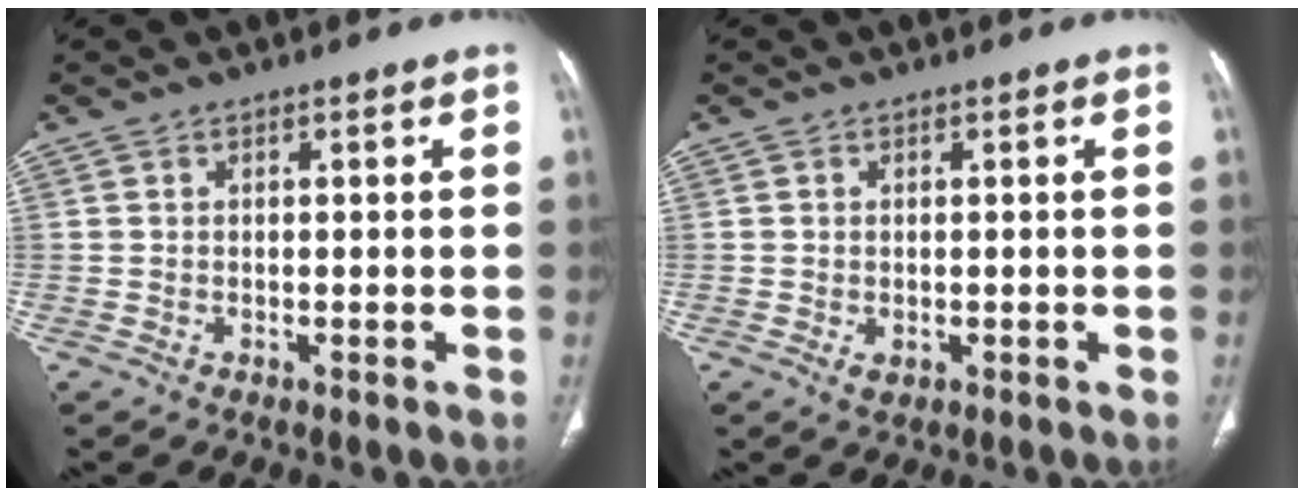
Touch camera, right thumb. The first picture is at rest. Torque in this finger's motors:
{"motor_torque": [-0.37, 0.16, -0.12, -0.06, 0.08]}